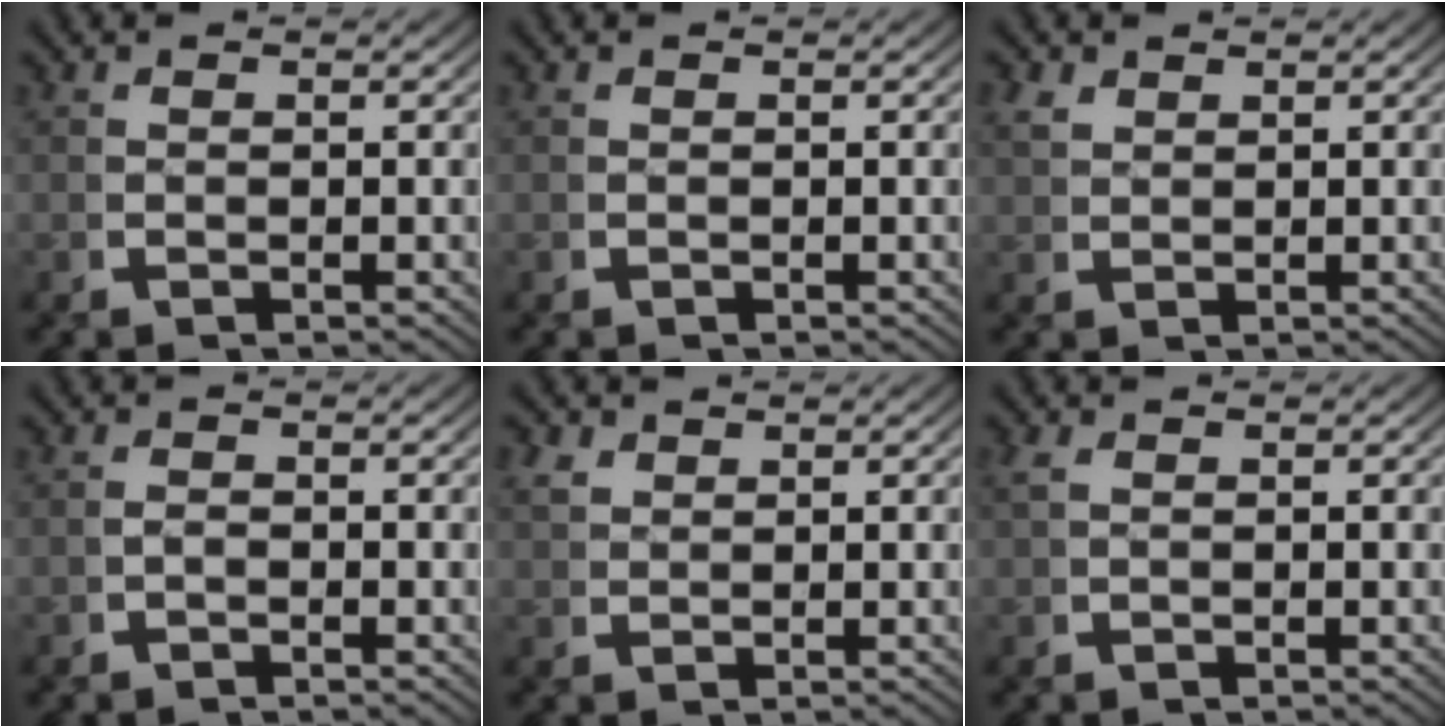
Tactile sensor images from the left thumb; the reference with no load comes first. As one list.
[{"total": 0.0}, {"total": 1.7, "force": [1.5, 0.6, 0.5], "torque": [-0.009, 0.003, 0.037]}, {"total": 0.5, "force": [-0.4, 0.2, 0.3], "torque": [-0.008, -0.005, -0.007]}, {"total": 2.0, "force": [1.7, 0.9, 0.6], "torque": [-0.011, 0.002, 0.038]}, {"total": 0.9, "force": [0.6, 0.4, 0.5], "torque": [-0.016, 0.001, 0.016]}]